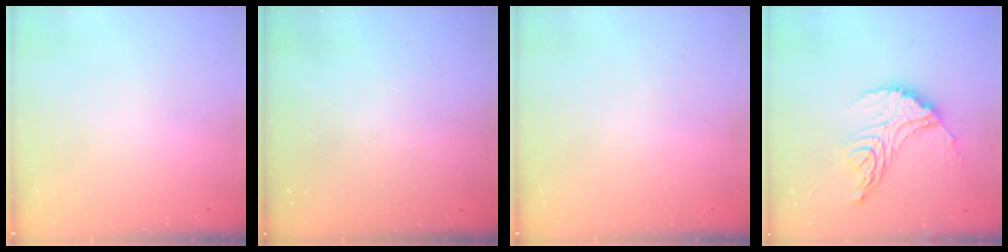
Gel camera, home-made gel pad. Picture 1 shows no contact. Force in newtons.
{"total": 3.2, "press": 3.2, "slide": 0.1}
{"total": 0.0}
{"total": 16.8, "press": 16.8, "slide": 1.2}